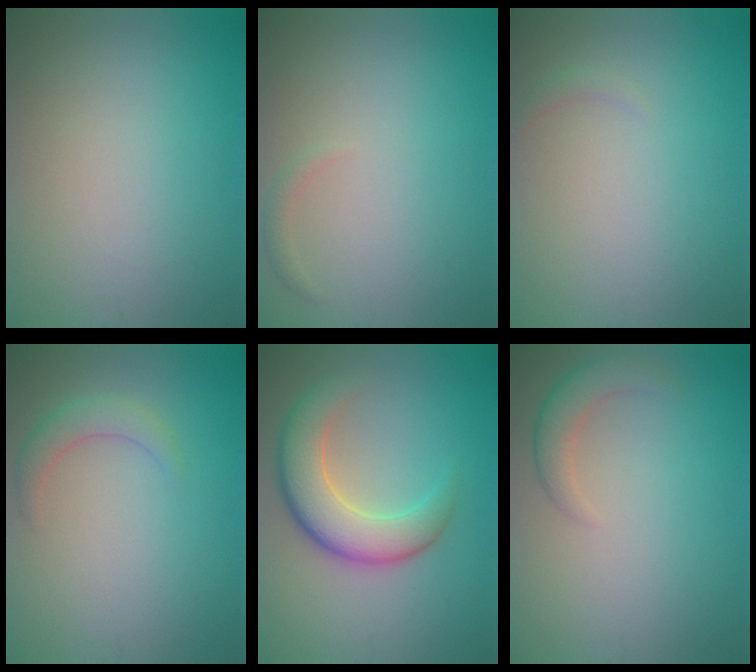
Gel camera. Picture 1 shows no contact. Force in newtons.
{"total": 0.8, "press": 0.8, "slide": 0.0}
{"total": 0.7, "press": 0.7, "slide": 0.2}
{"total": 2.2, "press": 2.2, "slide": 0.1}
{"total": 6.6, "press": 6.5, "slide": 0.5}
{"total": 2.6, "press": 2.6, "slide": 0.3}